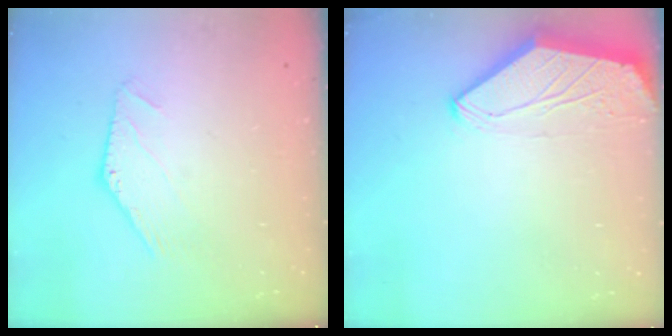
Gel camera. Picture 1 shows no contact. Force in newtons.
{"total": 0.0}